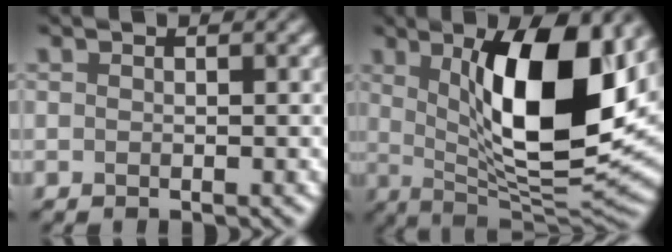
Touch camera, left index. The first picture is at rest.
{"total": 13.3, "force": [3.3, 4.6, 12.0], "torque": [-0.175, -0.010, 0.058]}